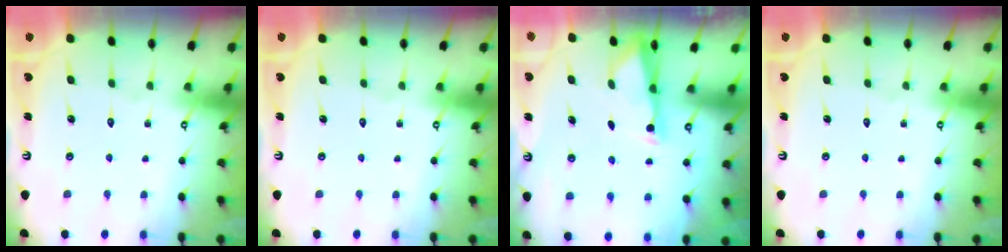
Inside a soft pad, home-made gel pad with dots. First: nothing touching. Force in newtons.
{"total": 0.0}
{"total": 3.0, "press": 2.9, "slide": 0.5}
{"total": 0.0}